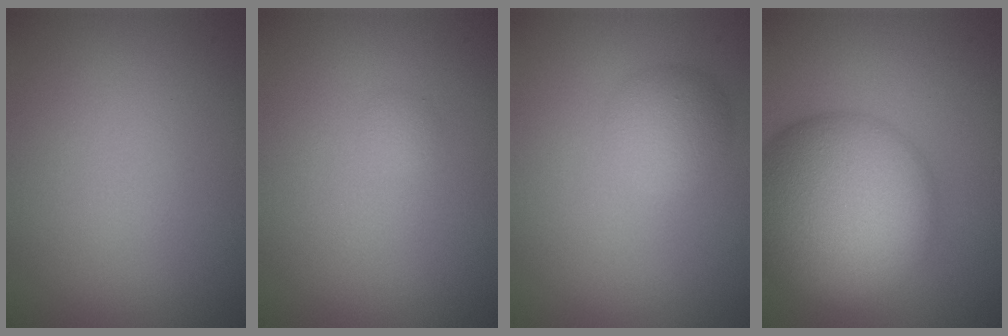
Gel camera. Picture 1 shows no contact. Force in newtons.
{"total": 0.6, "press": 0.6, "slide": 0.1}
{"total": 2.8, "press": 2.8, "slide": 0.1}
{"total": 15.0, "press": 15.0, "slide": 0.7}